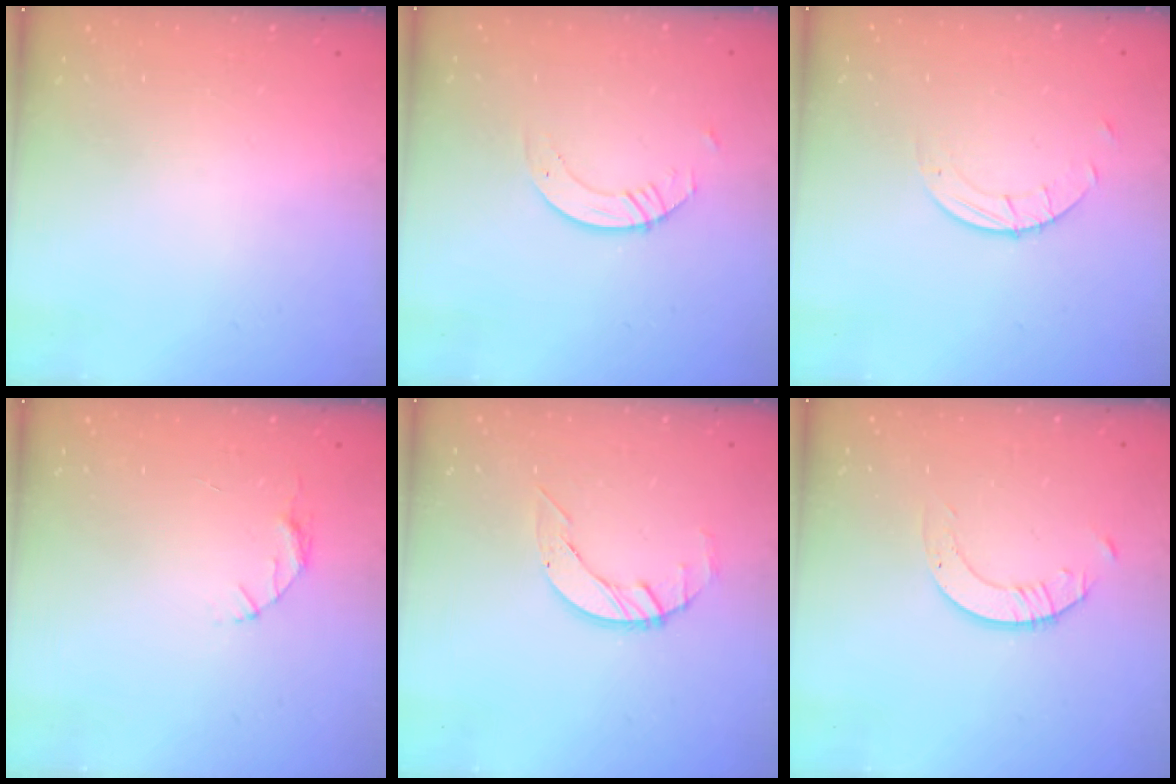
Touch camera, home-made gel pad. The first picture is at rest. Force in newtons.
{"total": 3.8, "press": 3.8, "slide": 0.3}
{"total": 2.7, "press": 2.7, "slide": 0.3}
{"total": 3.2, "press": 3.2, "slide": 0.4}
{"total": 3.4, "press": 3.4, "slide": 0.4}
{"total": 2.1, "press": 2.1, "slide": 0.2}